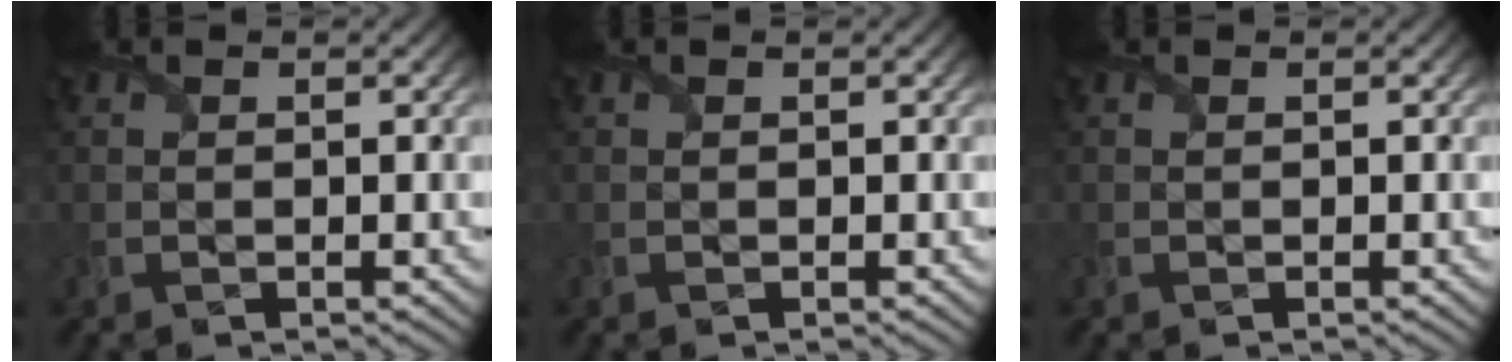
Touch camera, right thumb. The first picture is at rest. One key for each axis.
{"total": 0.0}
{"total": 0.0}